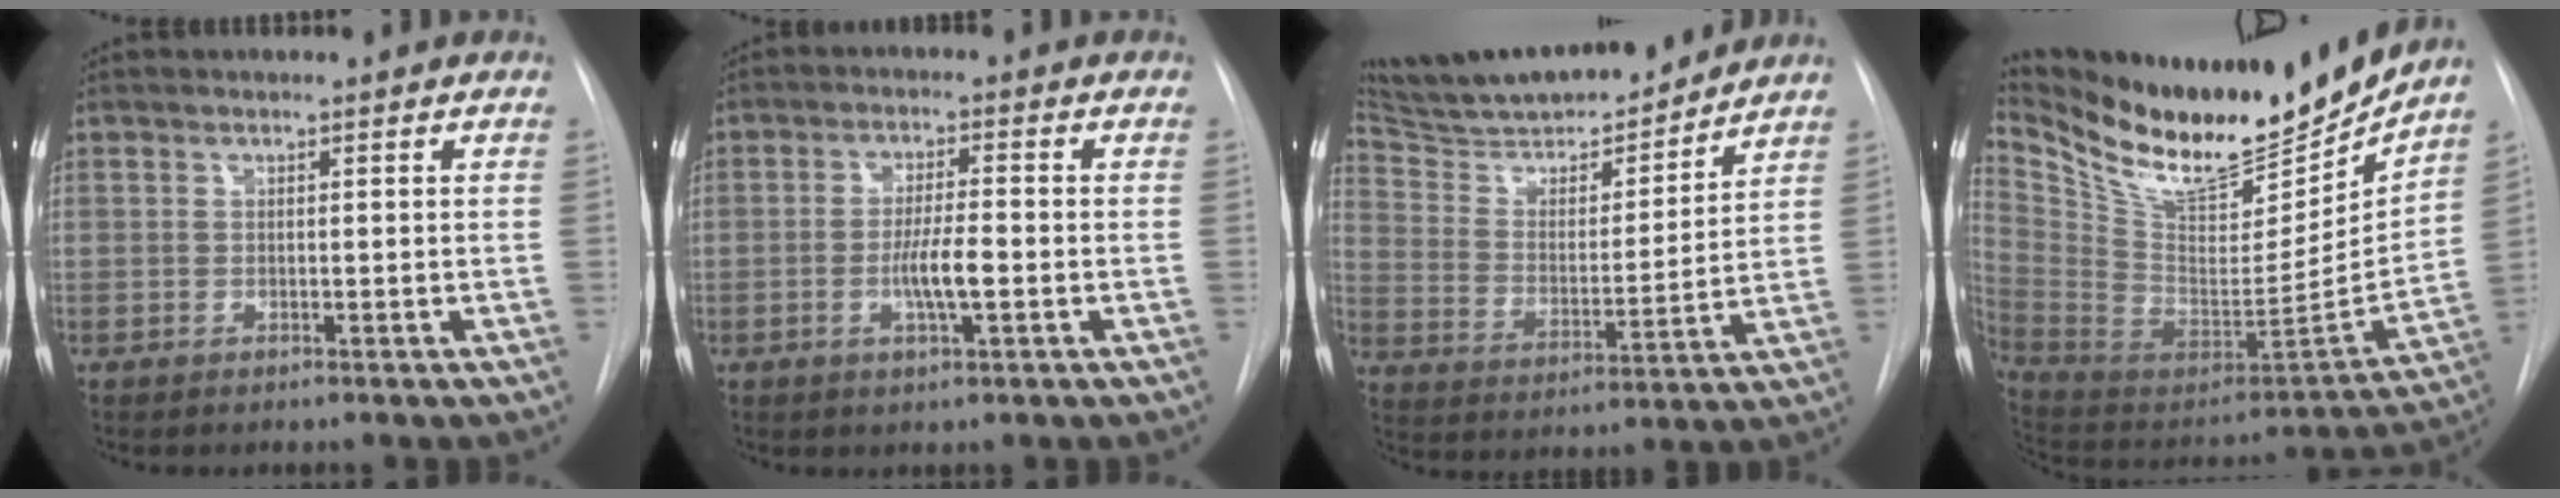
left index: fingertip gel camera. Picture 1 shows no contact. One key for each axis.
{"total": 5.1, "fx": -1.3, "fy": 0.6, "fz": 4.9, "tx": -0.094, "ty": -0.004, "tz": -0.023}
{"total": 19.8, "fx": 18.0, "fy": 1.9, "fz": 8.2, "tx": -0.149, "ty": -0.017, "tz": 0.300}
{"total": 23.7, "fx": 21.0, "fy": 5.0, "fz": 9.8, "tx": -0.184, "ty": -0.045, "tz": 0.349}